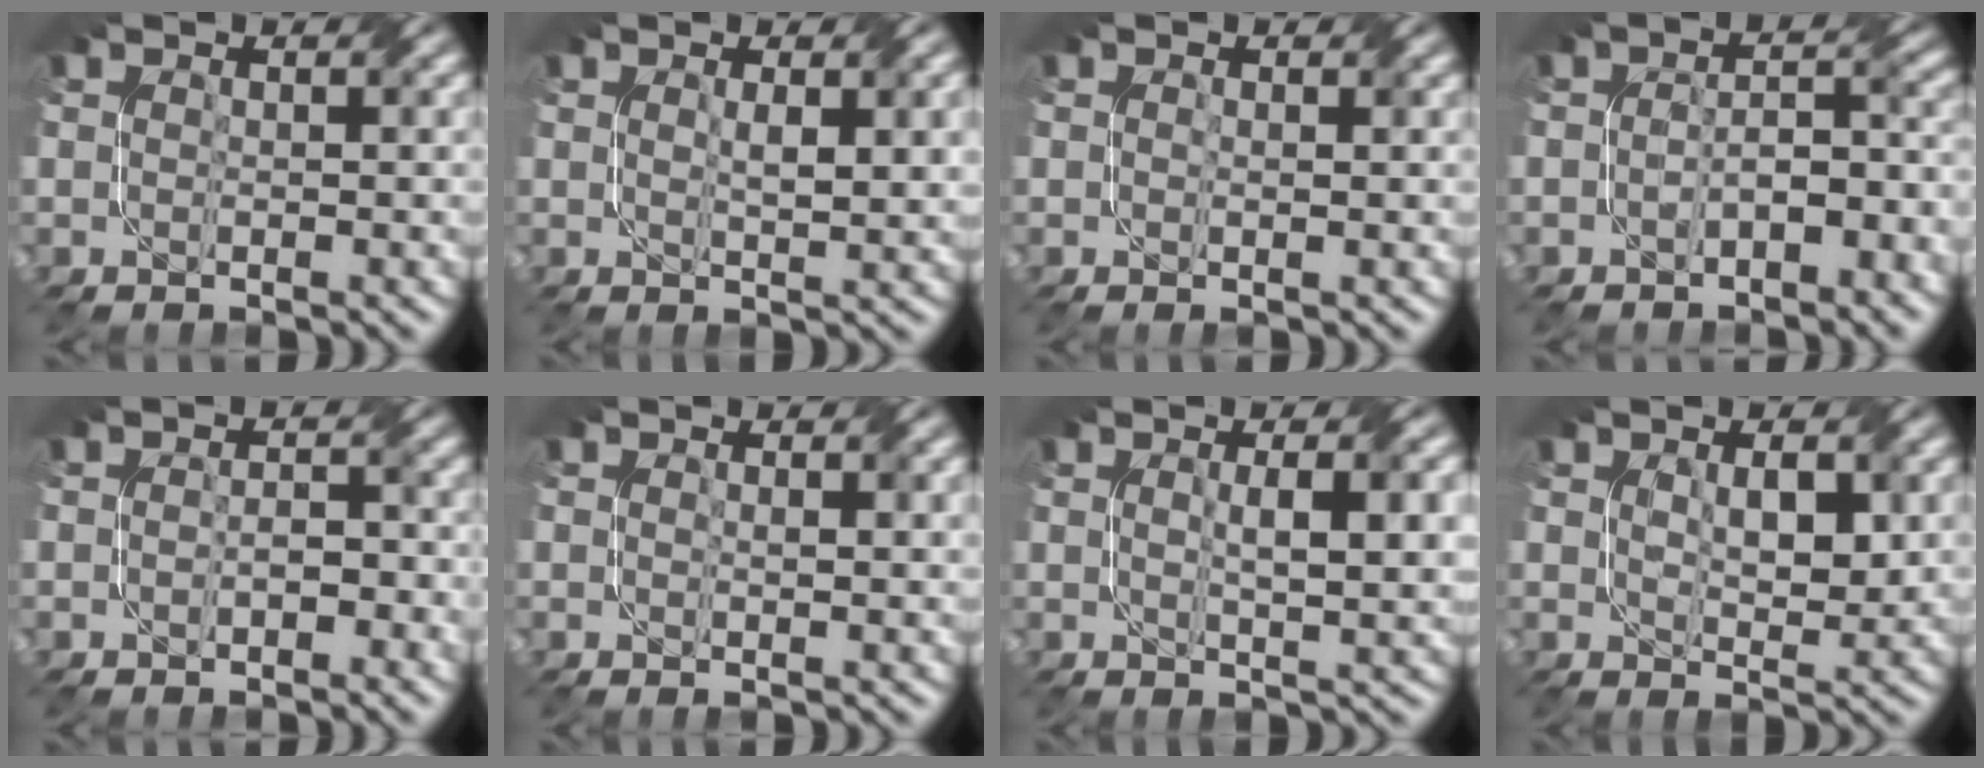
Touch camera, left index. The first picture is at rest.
{"total": 2.6, "force": [0.7, 0.6, 2.5], "torque": [-0.045, 0.000, 0.015]}
{"total": 0.7, "force": [0.1, 0.2, 0.6], "torque": [-0.010, -0.003, 0.002]}
{"total": 3.2, "force": [-1.5, 1.3, 2.5], "torque": [-0.044, 0.008, -0.025]}
{"total": 1.9, "force": [-0.6, 1.0, 1.5], "torque": [-0.020, 0.004, -0.013]}
{"total": 1.3, "force": [0.4, 0.1, 1.2], "torque": [-0.018, -0.002, 0.007]}
{"total": 5.0, "force": [0.9, 1.1, 4.7], "torque": [-0.070, 0.005, 0.017]}
{"total": 3.1, "force": [0.9, 1.2, 2.7], "torque": [-0.054, -0.006, 0.021]}